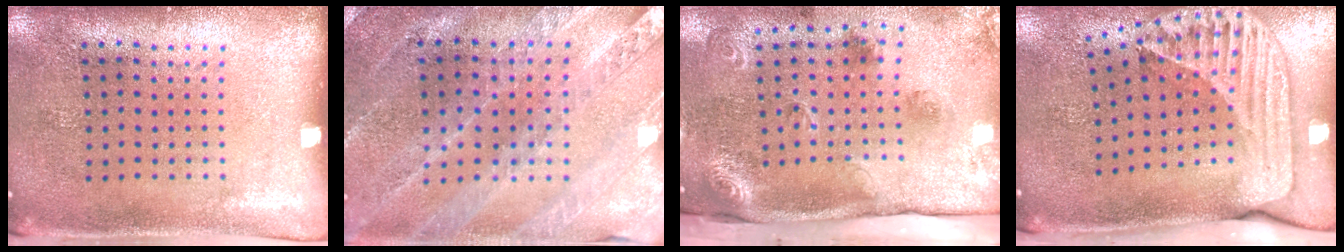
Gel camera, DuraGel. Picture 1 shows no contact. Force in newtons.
{"total": 1.5, "press": 1.5, "slide": 0.2}
{"total": 2.5, "press": 1.9, "slide": 1.7}
{"total": 2.6, "press": 1.8, "slide": 1.9}